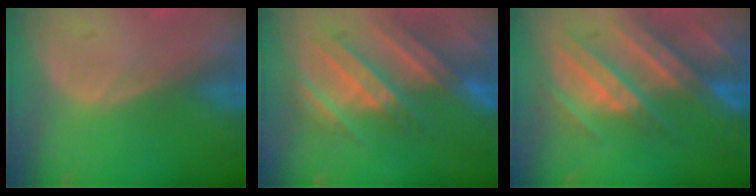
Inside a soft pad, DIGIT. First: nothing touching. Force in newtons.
{"total": 10.5, "press": 9.6, "slide": 4.3}
{"total": 11.1, "press": 9.9, "slide": 5.1}